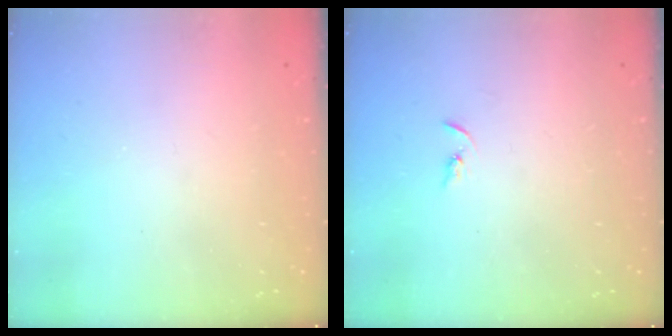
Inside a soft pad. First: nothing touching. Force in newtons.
{"total": 2.2, "press": 2.2, "slide": 0.2}